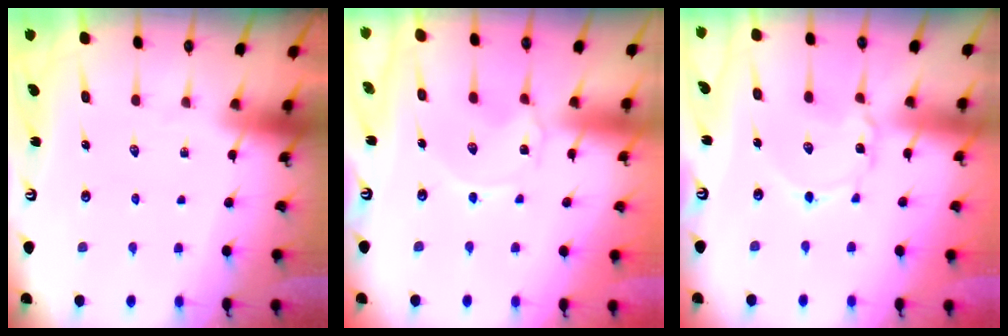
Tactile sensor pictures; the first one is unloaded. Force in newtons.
{"total": 0.0}
{"total": 1.7, "press": 1.7, "slide": 0.0}